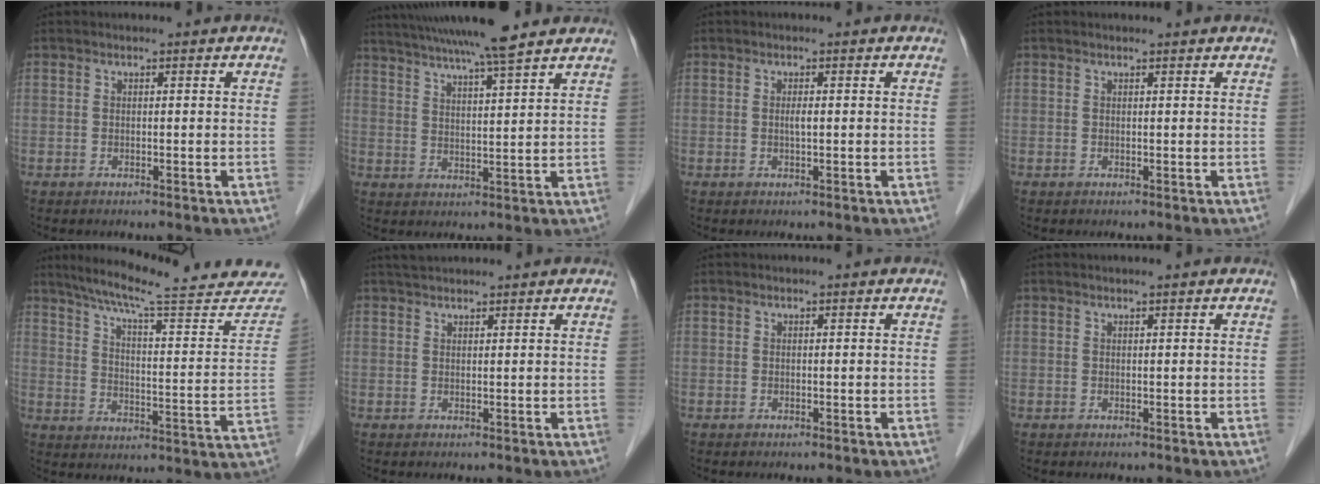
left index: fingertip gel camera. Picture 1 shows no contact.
{"total": 14.4, "force": [12.5, -0.3, 7.2], "torque": [-0.130, 0.024, 0.186]}
{"total": 1.0, "force": [-0.1, 0.1, 1.0], "torque": [-0.020, -0.003, -0.002]}
{"total": 1.3, "force": [1.2, 0.0, 0.4], "torque": [-0.010, 0.008, 0.015]}
{"total": 25.4, "force": [22.6, 2.1, 11.4], "torque": [-0.165, -0.048, 0.288]}
{"total": 3.2, "force": [2.9, 0.3, 1.1], "torque": [-0.018, 0.028, 0.052]}
{"total": 0.0}
{"total": 0.8, "force": [0.6, -0.1, 0.5], "torque": [-0.009, 0.003, 0.013]}